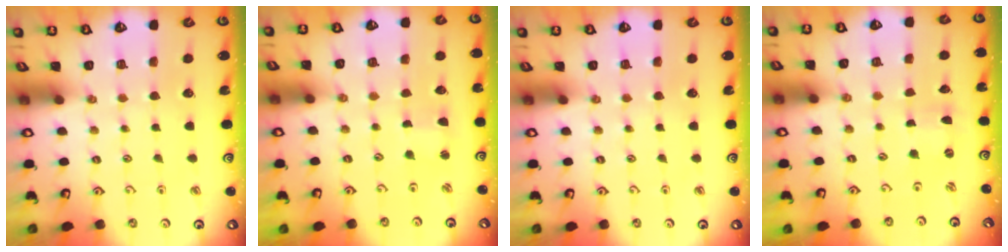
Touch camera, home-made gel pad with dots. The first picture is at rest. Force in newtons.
{"total": 2.0, "press": 2.0, "slide": 0.4}
{"total": 0.0}
{"total": 0.0}